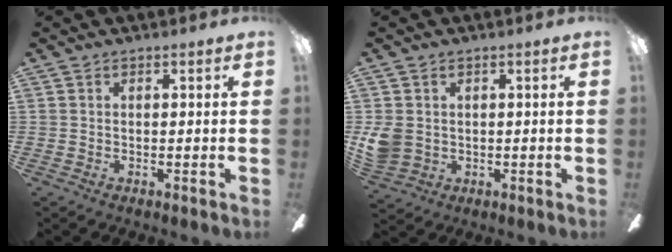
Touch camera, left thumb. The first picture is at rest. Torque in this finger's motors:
{"motor_torque": [-0.05, 0.37, 0.14, -0.23, 0.03]}